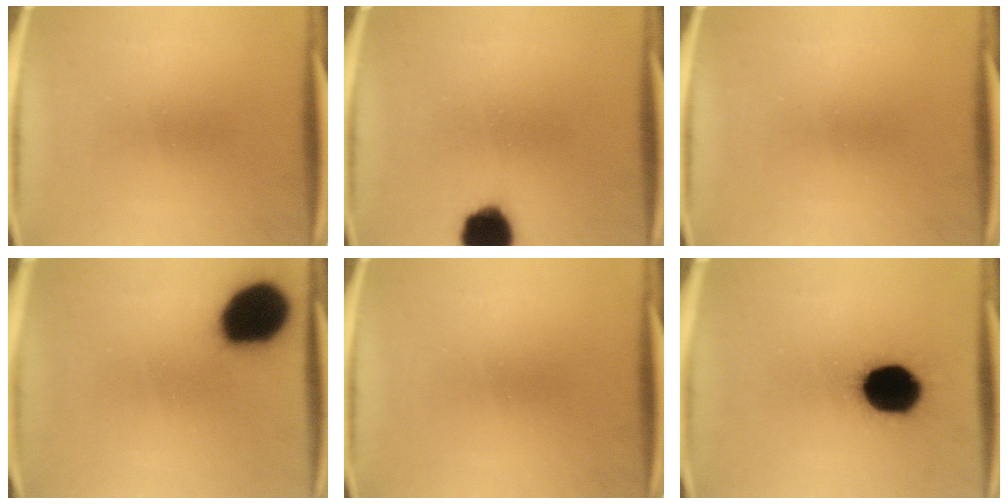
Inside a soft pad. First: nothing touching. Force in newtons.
{"total": 10.3}
{"total": 0.0}
{"total": 19.3}
{"total": 0.0}
{"total": 17.8}